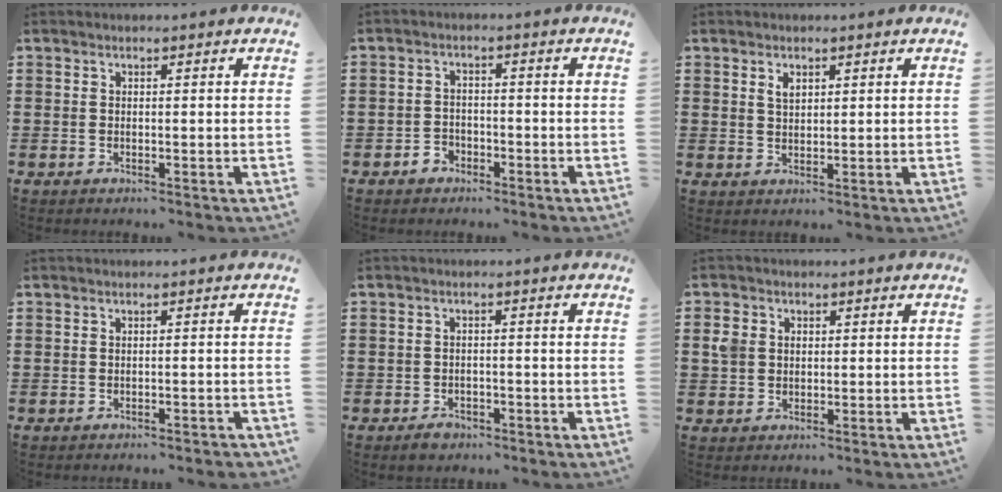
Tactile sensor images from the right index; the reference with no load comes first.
{"total": 2.2, "force": [-1.6, 1.4, 0.3], "torque": [-0.012, 0.004, -0.036]}
{"total": 1.8, "force": [1.0, 1.1, 1.1], "torque": [-0.024, 0.004, 0.018]}
{"total": 0.7, "force": [-0.7, -0.1, 0.2], "torque": [-0.006, -0.004, -0.014]}
{"total": 1.6, "force": [-1.4, 0.8, 0.4], "torque": [-0.011, 0.001, -0.030]}
{"total": 3.1, "force": [0.5, 2.6, 1.6], "torque": [-0.047, 0.008, 0.005]}